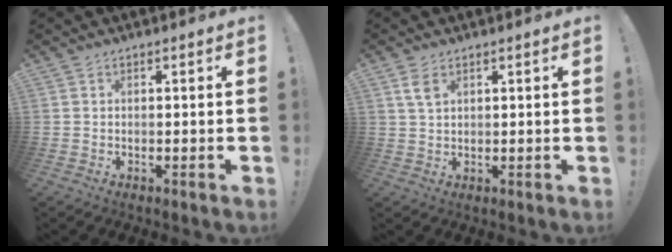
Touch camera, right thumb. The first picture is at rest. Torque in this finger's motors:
{"motor_torque": [0.05, 0.02, 0.41, 0.19, -0.01]}